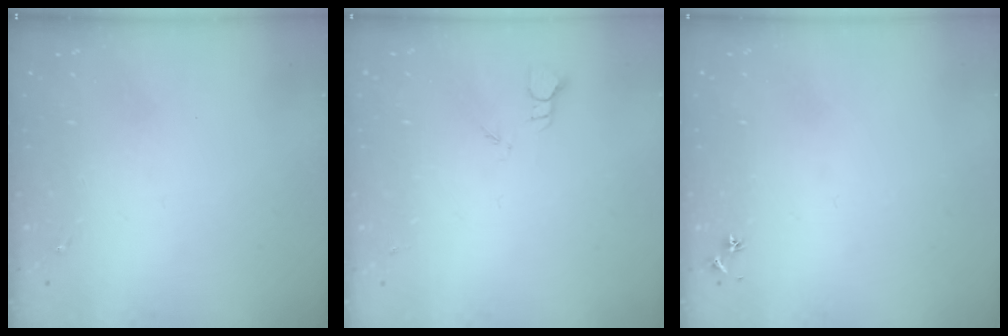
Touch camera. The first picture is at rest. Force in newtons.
{"total": 2.4, "press": 2.4, "slide": 0.2}
{"total": 2.9, "press": 2.8, "slide": 0.3}